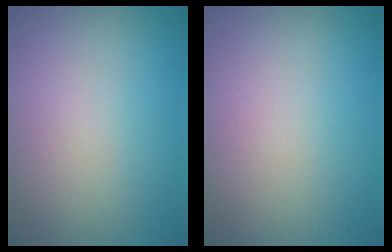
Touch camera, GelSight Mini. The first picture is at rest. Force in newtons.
{"total": 0.0}